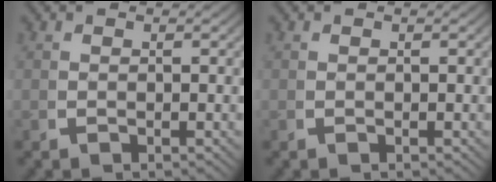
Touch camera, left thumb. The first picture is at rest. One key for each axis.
{"total": 0.0}